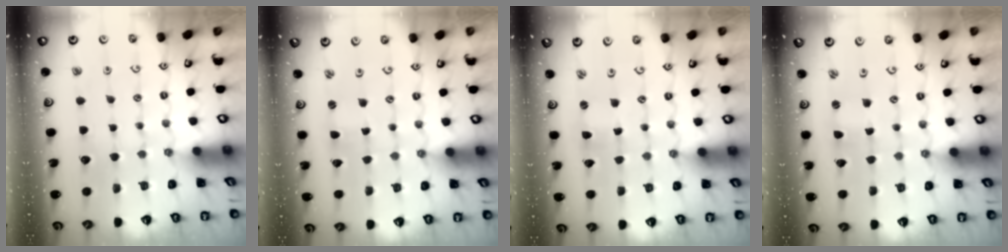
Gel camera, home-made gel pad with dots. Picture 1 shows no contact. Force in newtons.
{"total": 1.4, "press": 1.3, "slide": 0.3}
{"total": 0.0}
{"total": 0.9, "press": 0.9, "slide": 0.2}